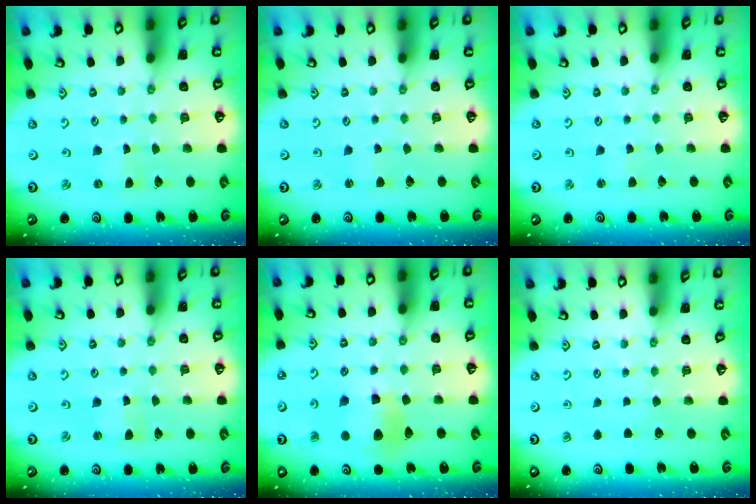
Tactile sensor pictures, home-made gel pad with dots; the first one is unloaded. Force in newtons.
{"total": 1.6, "press": 1.6, "slide": 0.2}
{"total": 1.6, "press": 1.6, "slide": 0.2}
{"total": 1.2, "press": 1.1, "slide": 0.3}
{"total": 10.3, "press": 10.3, "slide": 1.3}
{"total": 0.0}